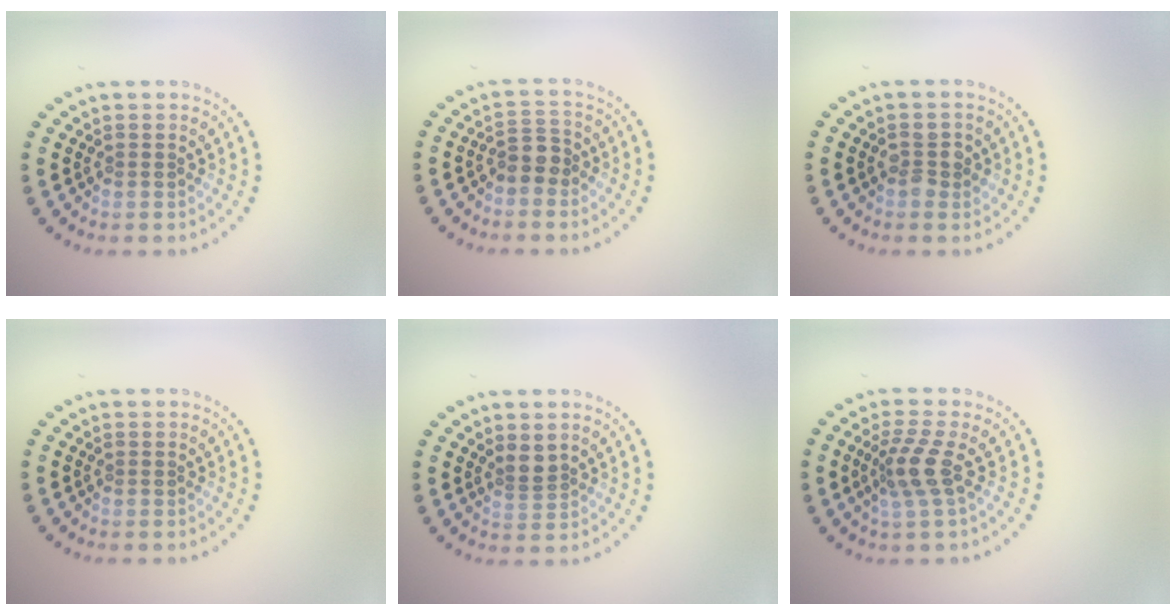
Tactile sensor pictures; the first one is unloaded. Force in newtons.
{"total": 2.0, "press": 1.8, "slide": 0.9}
{"total": 2.0, "press": 1.9, "slide": 0.2}
{"total": 0.0}
{"total": 1.2, "press": 0.9, "slide": 0.8}
{"total": 2.9, "press": 2.2, "slide": 2.0}